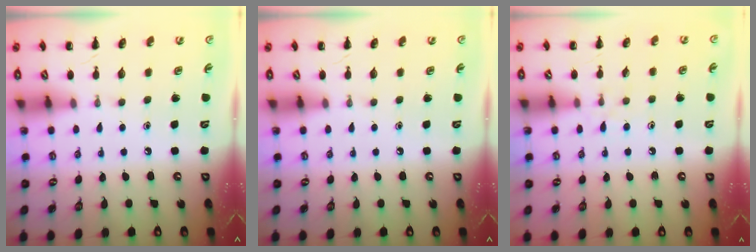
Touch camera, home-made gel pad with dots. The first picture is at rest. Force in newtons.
{"total": 0.0}
{"total": 5.8, "press": 5.6, "slide": 1.6}